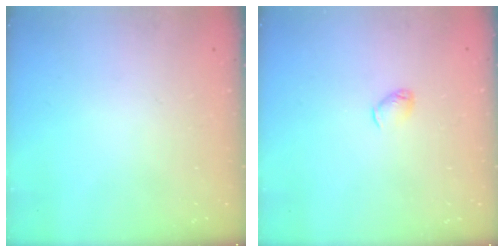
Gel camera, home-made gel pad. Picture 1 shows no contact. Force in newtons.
{"total": 2.9, "press": 2.9, "slide": 0.5}